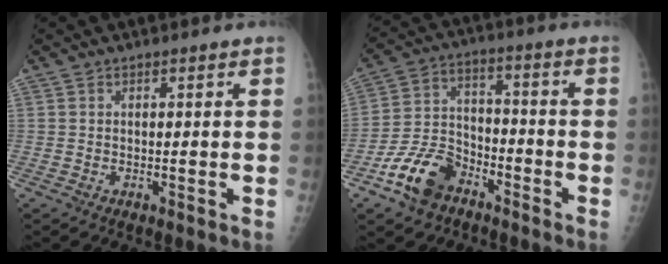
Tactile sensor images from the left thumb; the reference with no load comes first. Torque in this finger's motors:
{"motor_torque": [0.91, 1.09, 0.10, 0.03, 0.31]}